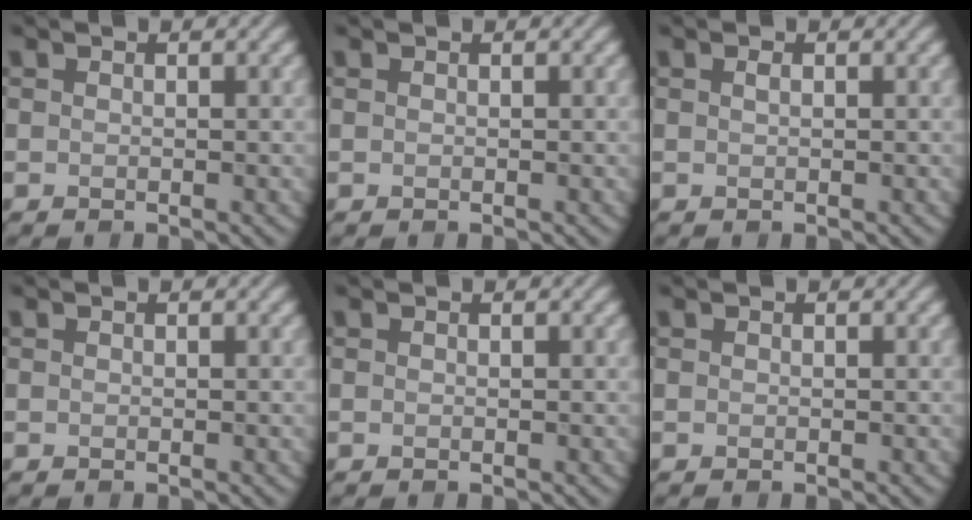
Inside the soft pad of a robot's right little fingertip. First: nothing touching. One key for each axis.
{"total": 0.0}
{"total": 0.6, "fx": 0.2, "fy": 0.2, "fz": 0.5, "tx": -0.012, "ty": 0.004, "tz": 0.004}
{"total": 0.0}
{"total": 0.0}
{"total": 0.0}